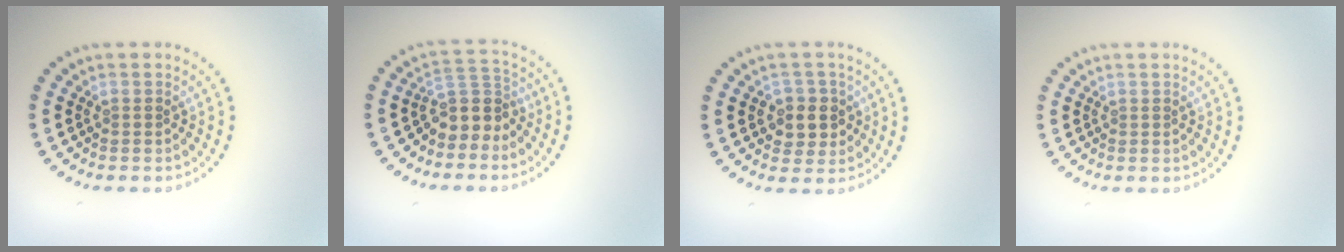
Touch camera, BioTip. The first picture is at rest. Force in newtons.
{"total": 3.3, "press": 2.5, "slide": 2.2}
{"total": 2.8, "press": 2.7, "slide": 0.9}
{"total": 0.0}